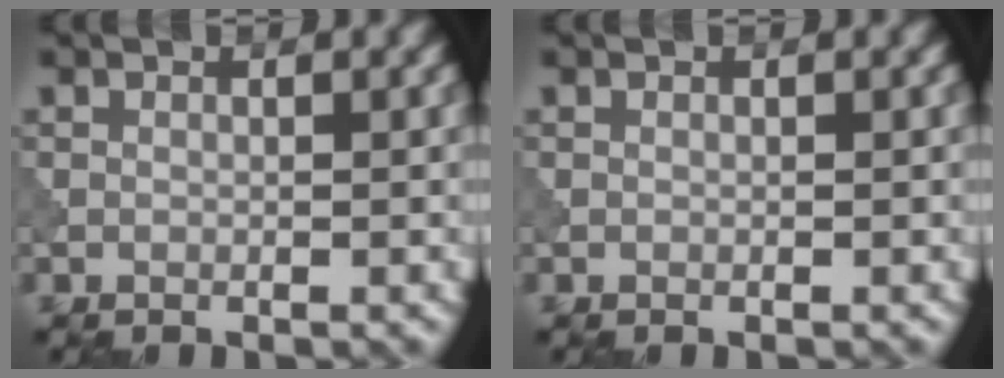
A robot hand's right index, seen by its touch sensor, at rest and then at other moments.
{"total": 0.0}